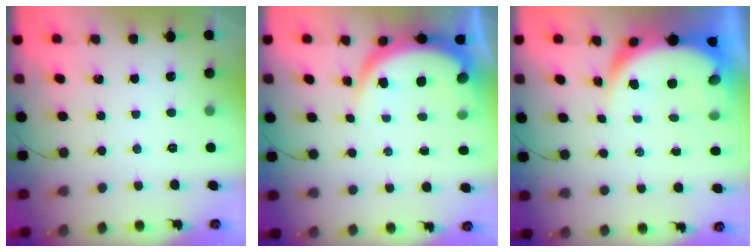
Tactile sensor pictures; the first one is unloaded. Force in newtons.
{"total": 7.6, "press": 7.5, "slide": 0.8}
{"total": 7.8, "press": 7.7, "slide": 1.0}